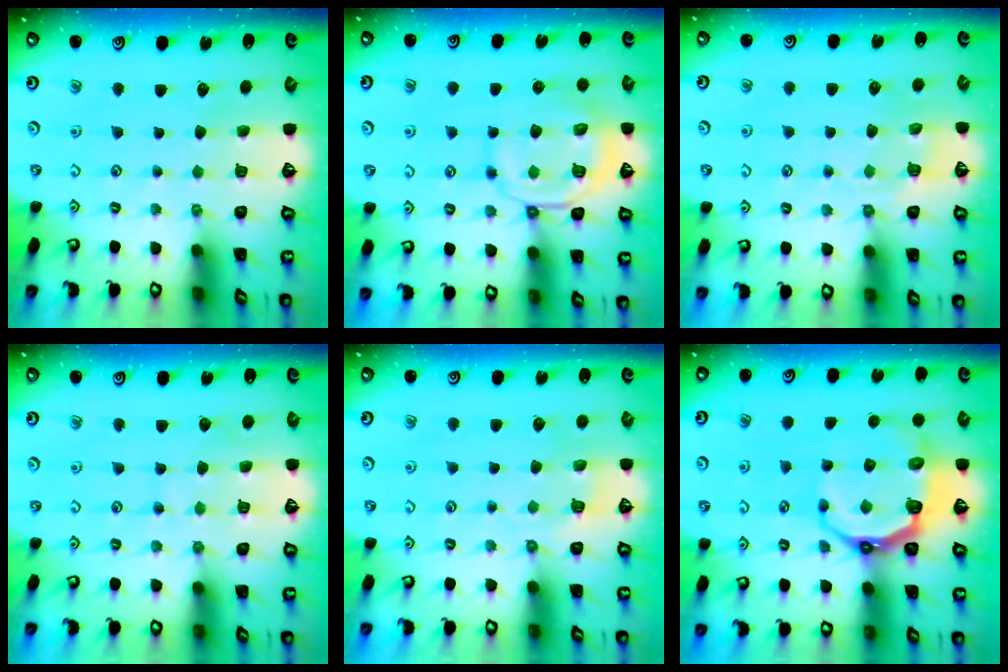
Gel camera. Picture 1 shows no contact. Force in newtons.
{"total": 9.4, "press": 9.4, "slide": 1.1}
{"total": 5.2, "press": 5.1, "slide": 1.1}
{"total": 6.8, "press": 6.8, "slide": 0.6}
{"total": 3.0, "press": 2.5, "slide": 1.6}
{"total": 9.6, "press": 8.5, "slide": 4.4}